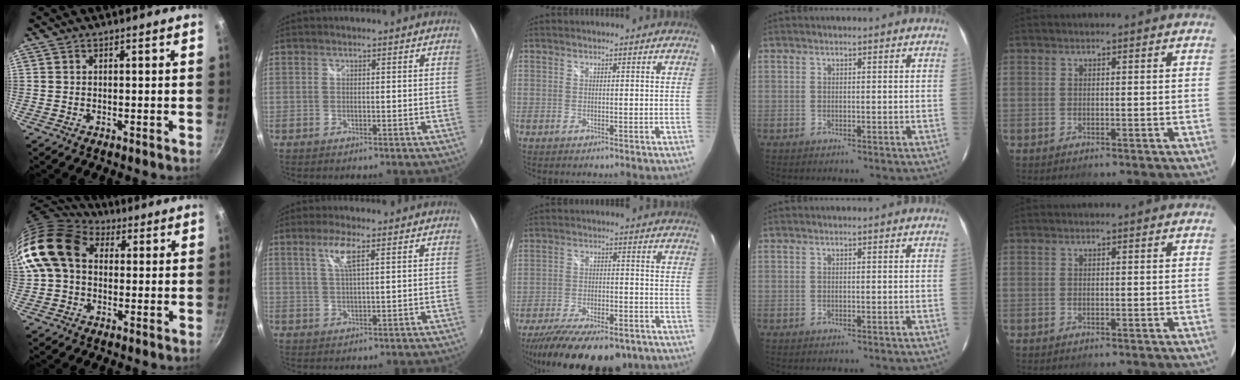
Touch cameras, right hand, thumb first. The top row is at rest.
{"thumb": {"total": 14.1, "force": [2.1, 10.7, 8.9], "torque": [-0.148, 0.024, 0.021]}, "index": {"total": 4.5, "force": [2.0, 0.5, 4.0], "torque": [-0.078, 0.003, 0.040]}, "middle": {"total": 20.4, "force": [-15.2, 7.0, 11.6], "torque": [-0.227, -0.046, -0.222]}}